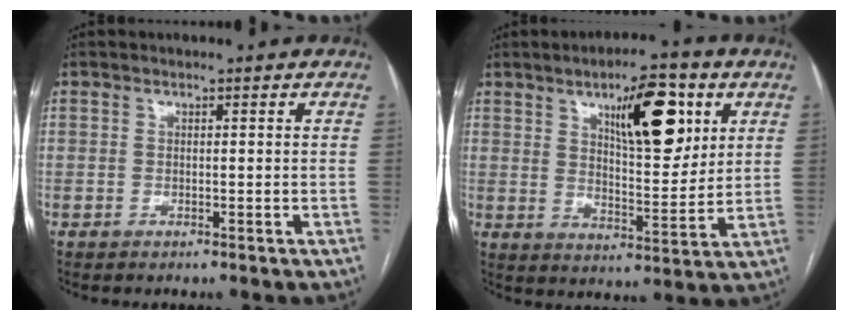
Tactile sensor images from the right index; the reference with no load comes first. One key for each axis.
{"total": 13.1, "fx": 5.9, "fy": 4.0, "fz": 11.0, "tx": -0.166, "ty": 0.006, "tz": 0.095}